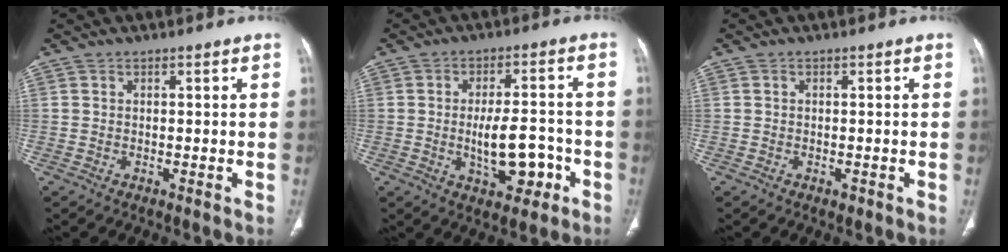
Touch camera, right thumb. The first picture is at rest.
{"total": 9.5, "force": [-2.6, 4.7, 7.9], "torque": [-0.108, 0.023, -0.031]}
{"total": 0.8, "force": [-0.3, 0.6, 0.4], "torque": [-0.005, 0.000, -0.003]}